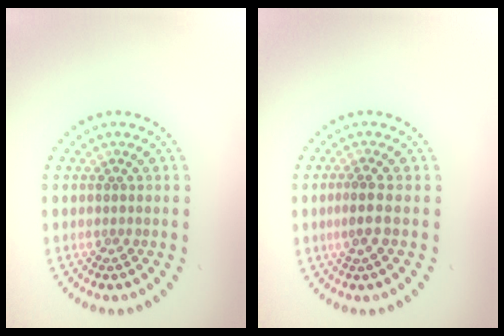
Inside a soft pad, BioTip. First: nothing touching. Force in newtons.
{"total": 1.9, "press": 1.7, "slide": 0.9}